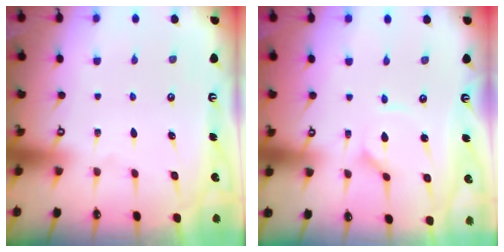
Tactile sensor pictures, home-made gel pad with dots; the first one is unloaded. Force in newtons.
{"total": 1.8, "press": 1.7, "slide": 0.2}